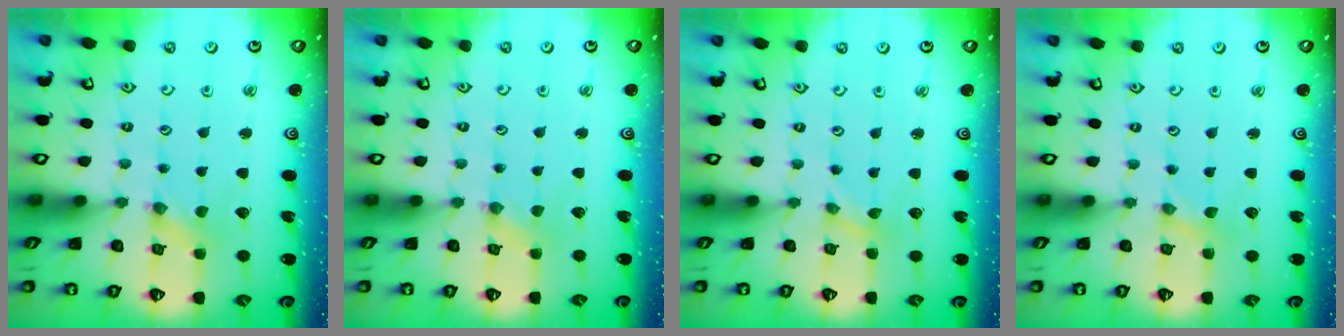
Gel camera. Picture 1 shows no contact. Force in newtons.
{"total": 1.3, "press": 1.3, "slide": 0.2}
{"total": 0.0}
{"total": 0.0}